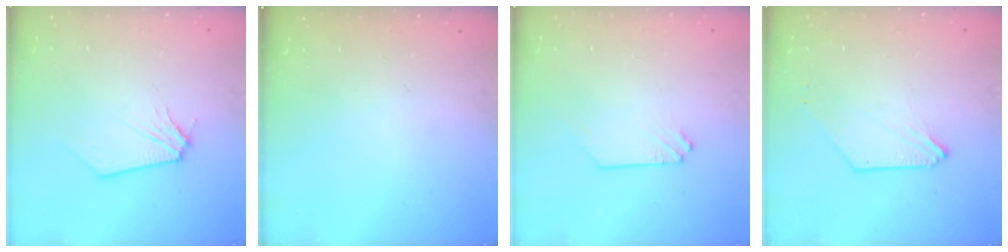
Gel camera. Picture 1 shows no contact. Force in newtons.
{"total": 0.0}
{"total": 0.0}
{"total": 0.0}